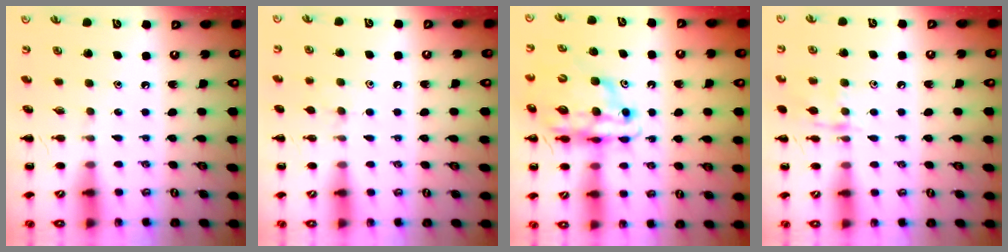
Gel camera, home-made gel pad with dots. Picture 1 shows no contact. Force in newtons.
{"total": 5.4, "press": 5.1, "slide": 1.7}
{"total": 15.0, "press": 14.4, "slide": 4.0}
{"total": 8.9, "press": 8.9, "slide": 0.7}